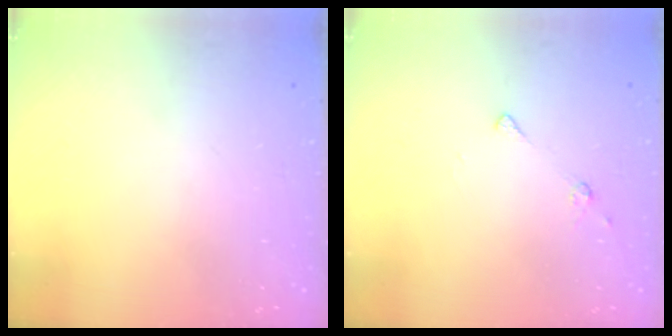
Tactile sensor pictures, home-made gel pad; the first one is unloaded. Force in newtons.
{"total": 4.9, "press": 4.8, "slide": 0.6}